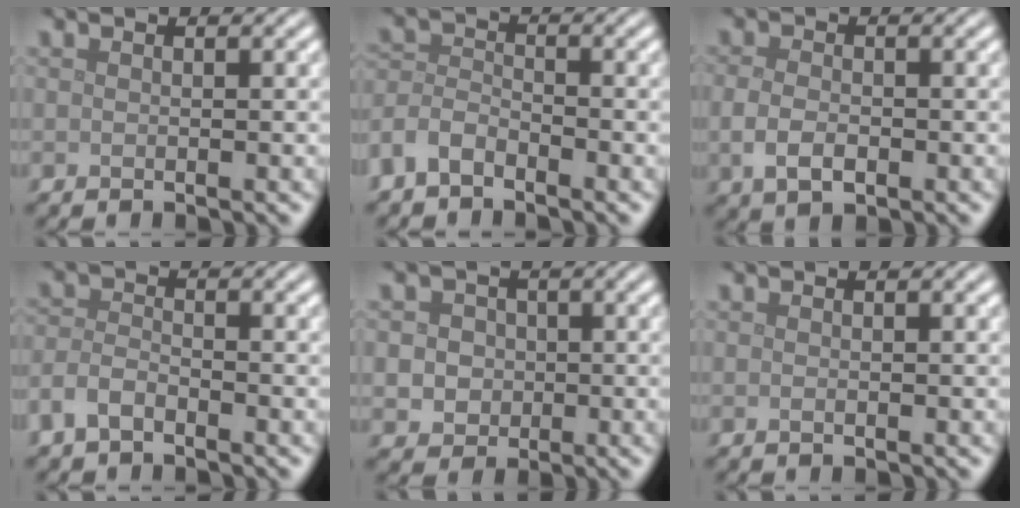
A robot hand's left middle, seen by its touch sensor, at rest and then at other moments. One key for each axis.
{"total": 3.1, "fx": -2.3, "fy": 1.5, "fz": 1.3, "tx": -0.028, "ty": 0.005, "tz": -0.059}
{"total": 2.7, "fx": -0.7, "fy": 1.7, "fz": 2.0, "tx": -0.043, "ty": -0.005, "tz": -0.012}
{"total": 2.4, "fx": -1.8, "fy": 1.0, "fz": 1.3, "tx": -0.028, "ty": 0.004, "tz": -0.043}
{"total": 4.3, "fx": 0.3, "fy": 3.9, "fz": 1.7, "tx": -0.015, "ty": 0.021, "tz": -0.009}
{"total": 0.0}